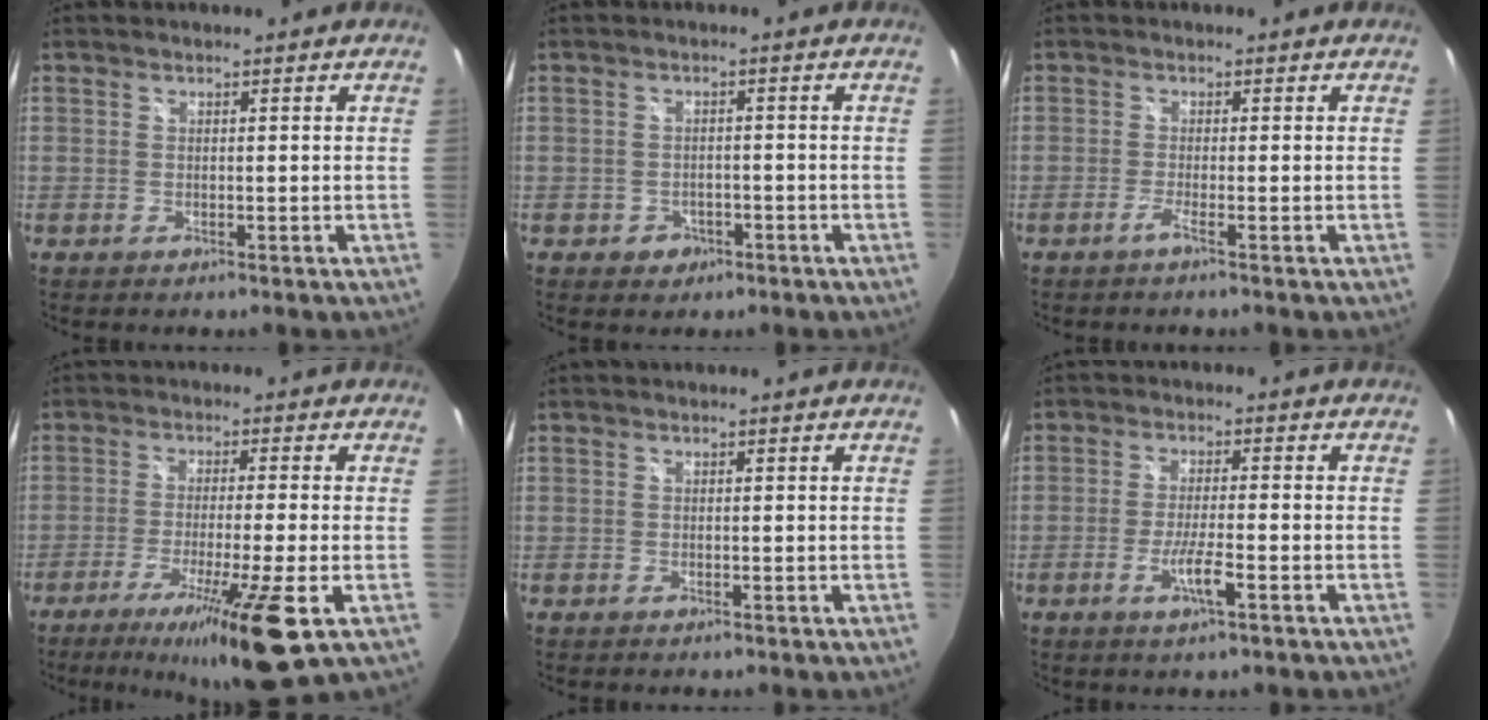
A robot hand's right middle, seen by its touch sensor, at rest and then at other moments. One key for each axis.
{"total": 2.8, "fx": -0.9, "fy": 2.5, "fz": 0.7, "tx": -0.019, "ty": 0.002, "tz": -0.009}
{"total": 1.3, "fx": -0.9, "fy": -0.5, "fz": 0.9, "tx": -0.015, "ty": -0.004, "tz": -0.022}
{"total": 13.6, "fx": -6.6, "fy": 0.1, "fz": 11.9, "tx": -0.227, "ty": -0.042, "tz": -0.112}
{"total": 0.0}
{"total": 4.9, "fx": -2.2, "fy": 0.0, "fz": 4.4, "tx": -0.088, "ty": -0.009, "tz": -0.042}